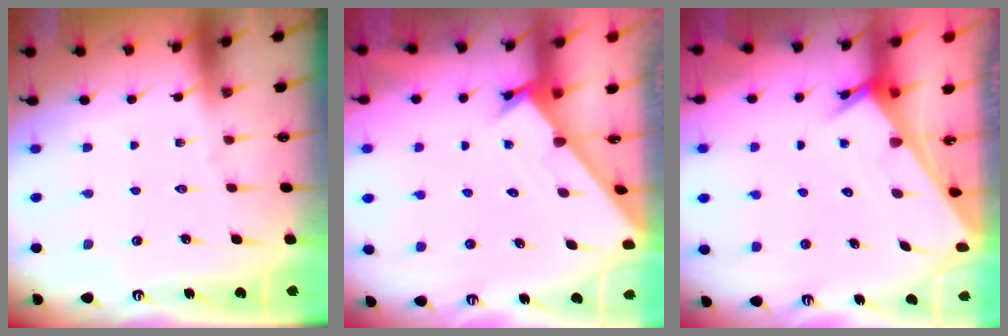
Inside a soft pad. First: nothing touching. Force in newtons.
{"total": 1.6, "press": 1.6, "slide": 0.1}
{"total": 3.0, "press": 3.0, "slide": 0.2}